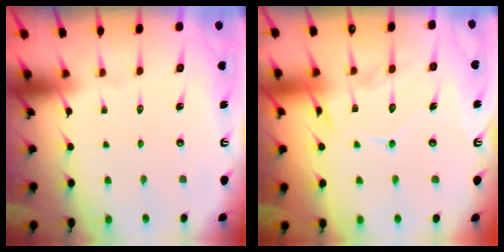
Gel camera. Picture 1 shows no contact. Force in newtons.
{"total": 14.1, "press": 14.0, "slide": 1.3}